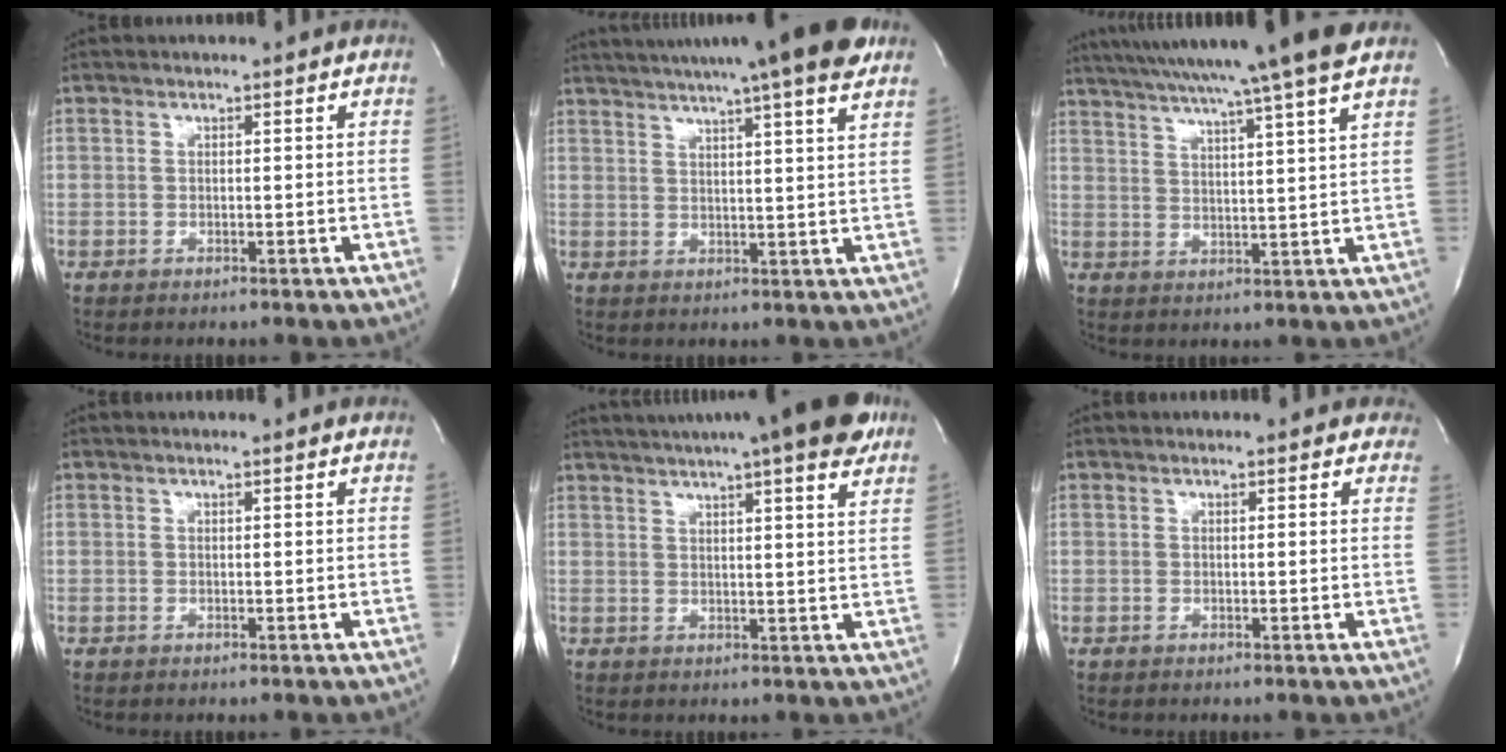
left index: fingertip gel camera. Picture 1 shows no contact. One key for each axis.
{"total": 17.1, "fx": 13.8, "fy": 0.1, "fz": 10.1, "tx": -0.168, "ty": 0.013, "tz": 0.180}
{"total": 18.2, "fx": 15.3, "fy": -1.9, "fz": 9.7, "tx": -0.172, "ty": -0.010, "tz": 0.212}
{"total": 2.2, "fx": 2.2, "fy": 0.4, "fz": 0.5, "tx": -0.014, "ty": 0.005, "tz": 0.015}
{"total": 17.5, "fx": 14.0, "fy": 1.3, "fz": 10.5, "tx": -0.166, "ty": 0.019, "tz": 0.178}
{"total": 6.1, "fx": 5.4, "fy": 2.3, "fz": 1.5, "tx": 0.002, "ty": 0.000, "tz": 0.039}